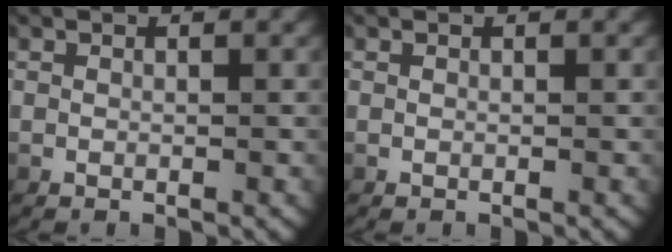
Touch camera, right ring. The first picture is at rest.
{"total": 0.0}